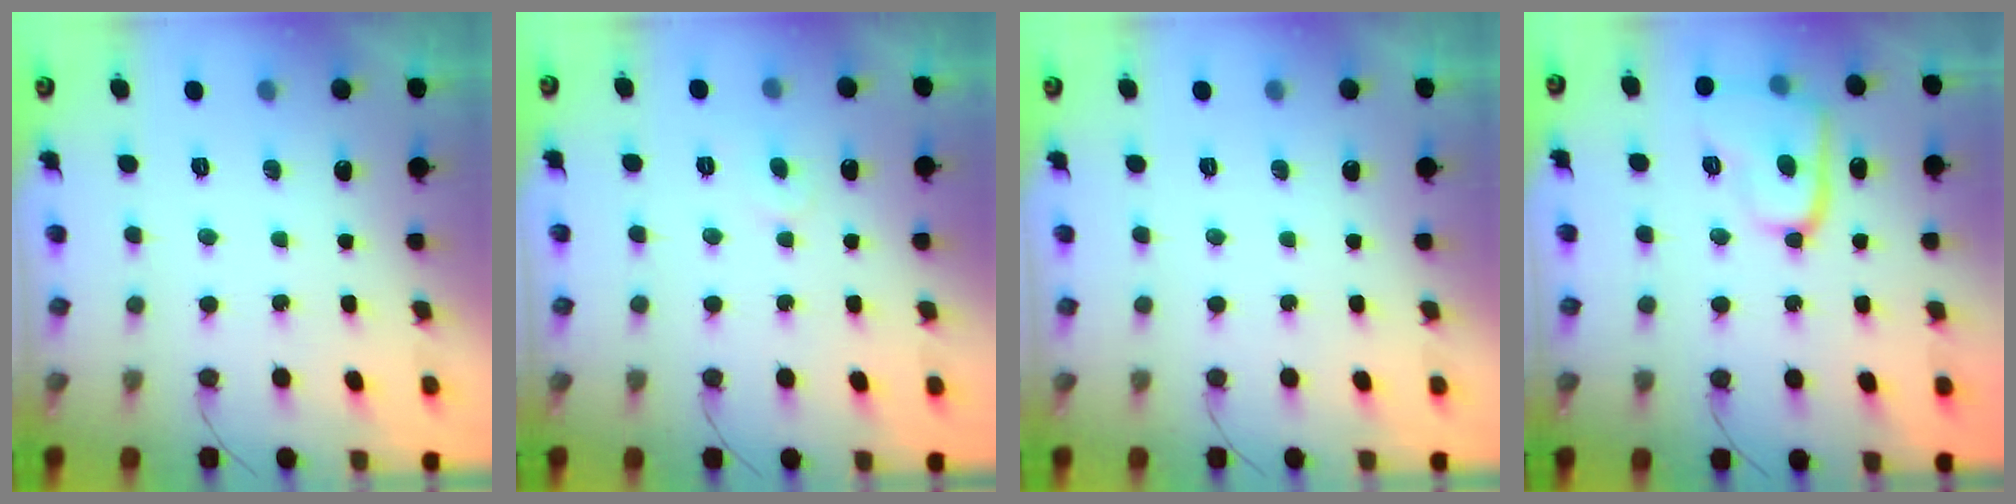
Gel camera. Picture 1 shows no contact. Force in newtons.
{"total": 3.5, "press": 3.5, "slide": 0.4}
{"total": 0.0}
{"total": 13.3, "press": 13.2, "slide": 1.5}